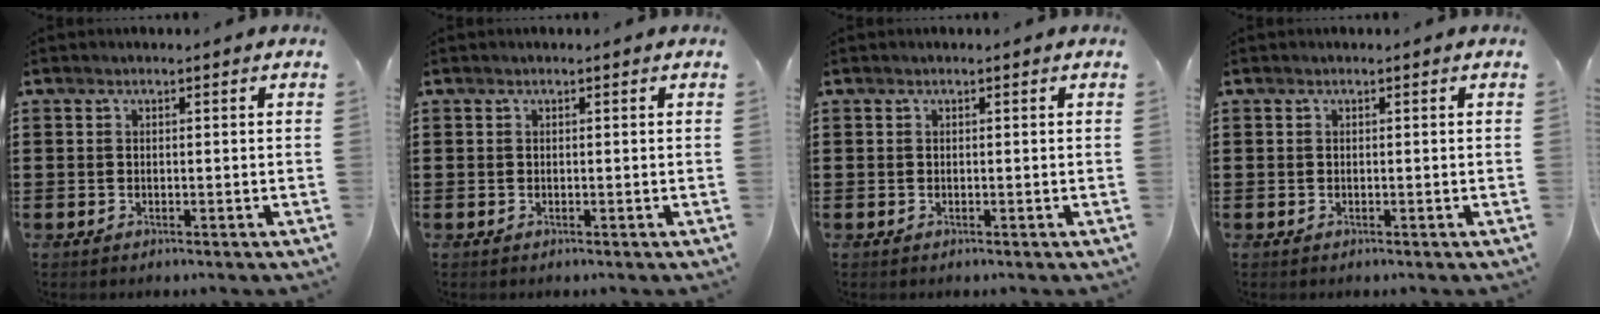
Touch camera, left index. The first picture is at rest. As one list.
[{"total": 0.0}, {"total": 0.0}, {"total": 0.0}]